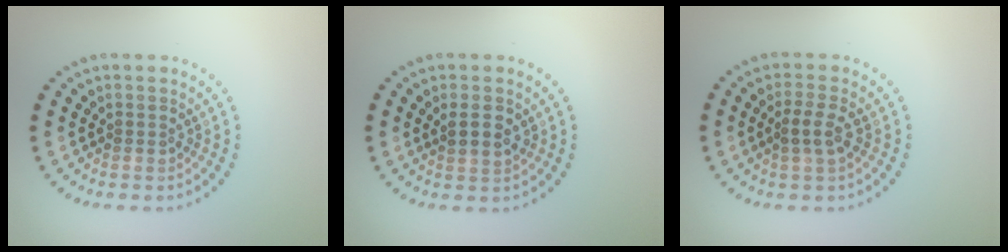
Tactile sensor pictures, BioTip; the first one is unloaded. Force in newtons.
{"total": 1.7, "press": 1.5, "slide": 0.6}
{"total": 2.1, "press": 2.0, "slide": 0.7}